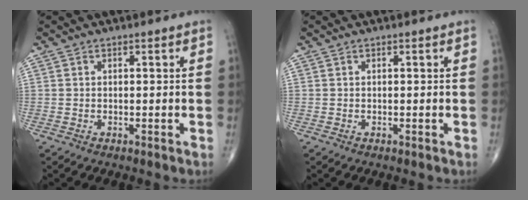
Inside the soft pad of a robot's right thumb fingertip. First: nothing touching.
{"total": 0.0}